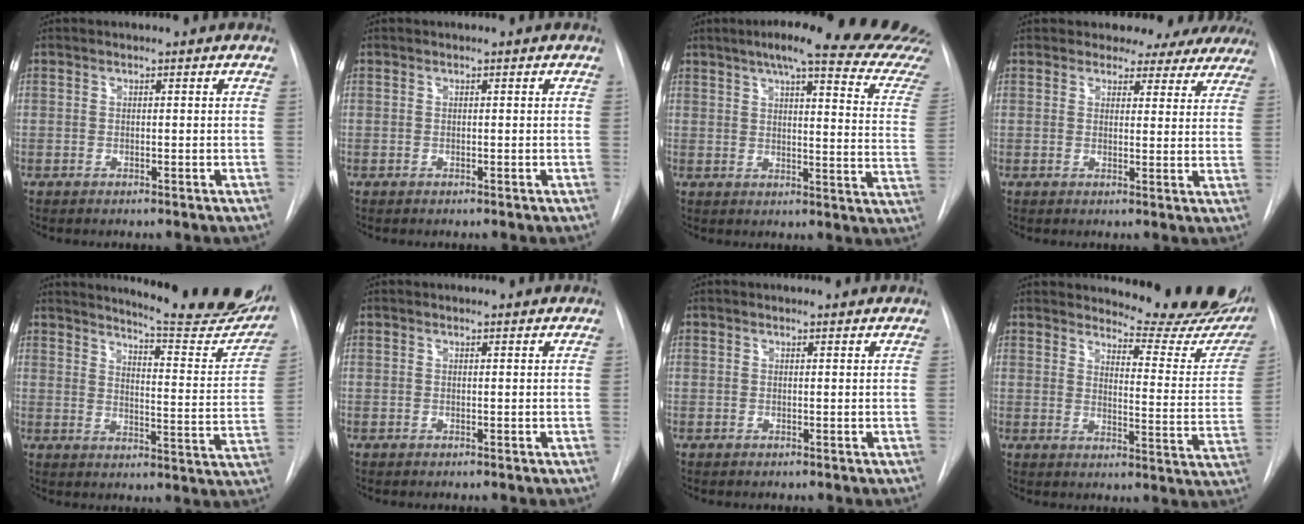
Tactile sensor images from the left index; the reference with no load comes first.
{"total": 0.0}
{"total": 23.6, "force": [20.8, 0.6, 11.1], "torque": [-0.143, -0.078, 0.230]}
{"total": 11.6, "force": [10.3, 5.1, 1.6], "torque": [0.004, -0.016, 0.093]}
{"total": 19.9, "force": [18.0, 1.8, 8.2], "torque": [-0.106, -0.097, 0.208]}
{"total": 1.3, "force": [1.3, 0.4, 0.2], "torque": [-0.007, 0.010, 0.005]}
{"total": 2.1, "force": [2.0, 0.6, 0.3], "torque": [-0.005, 0.009, 0.012]}
{"total": 17.2, "force": [15.9, 3.2, 5.5], "torque": [-0.049, -0.100, 0.171]}